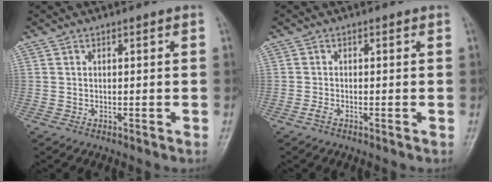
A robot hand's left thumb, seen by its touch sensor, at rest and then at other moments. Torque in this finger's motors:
{"motor_torque": [-0.04, 0.04, 0.17, 0.15, 0.00]}